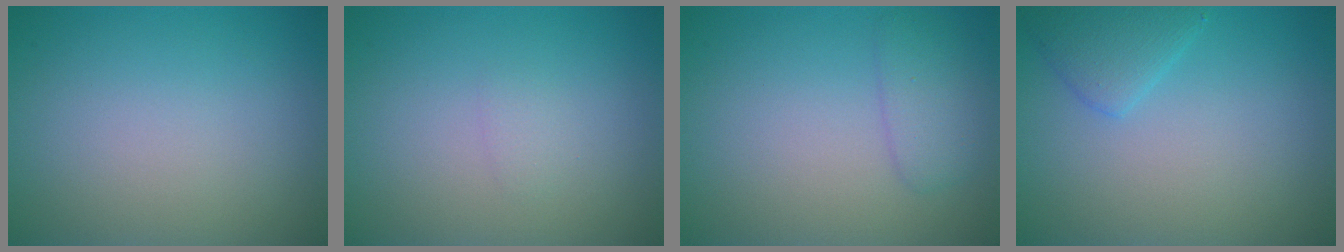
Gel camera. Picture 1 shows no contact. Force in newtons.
{"total": 0.7, "press": 0.7, "slide": 0.0}
{"total": 2.1, "press": 2.1, "slide": 0.1}
{"total": 2.2, "press": 2.2, "slide": 0.2}